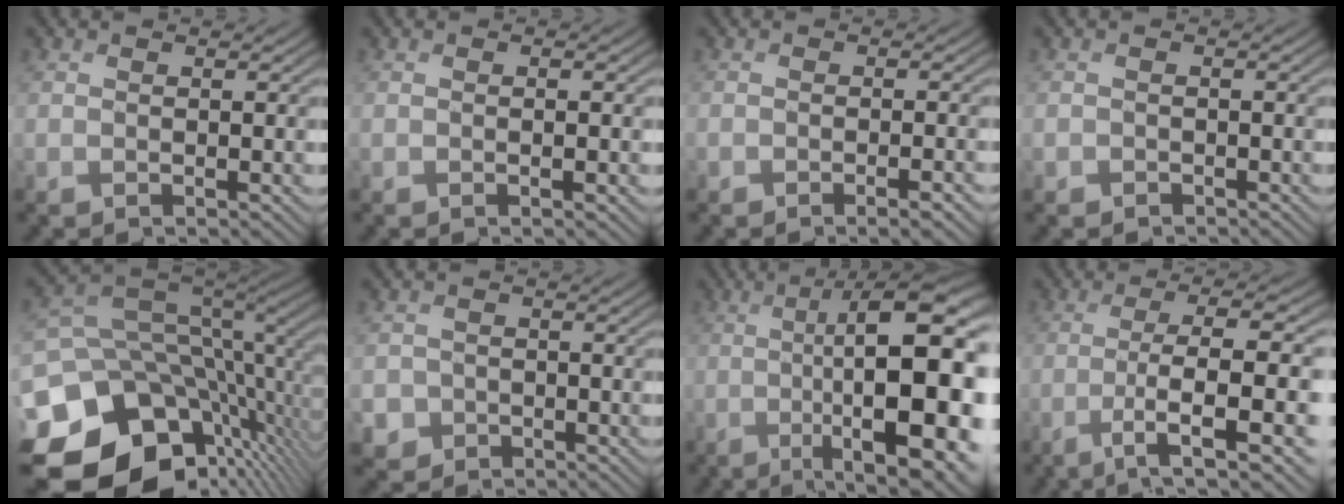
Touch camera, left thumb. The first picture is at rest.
{"total": 1.0, "force": [-0.2, 0.1, 1.0], "torque": [-0.016, -0.001, -0.003]}
{"total": 2.0, "force": [-1.4, 0.6, 1.3], "torque": [-0.016, 0.000, -0.018]}
{"total": 1.1, "force": [-0.7, 0.8, -0.1], "torque": [0.007, -0.003, -0.018]}
{"total": 18.0, "force": [-5.0, 12.7, 11.7], "torque": [-0.268, -0.041, -0.062]}
{"total": 2.9, "force": [-1.2, 2.6, 0.4], "torque": [-0.011, -0.008, -0.029]}
{"total": 19.7, "force": [-2.0, 6.3, 18.6], "torque": [-0.240, -0.013, -0.025]}
{"total": 9.9, "force": [-2.8, 1.9, 9.3], "torque": [-0.147, 0.006, -0.042]}